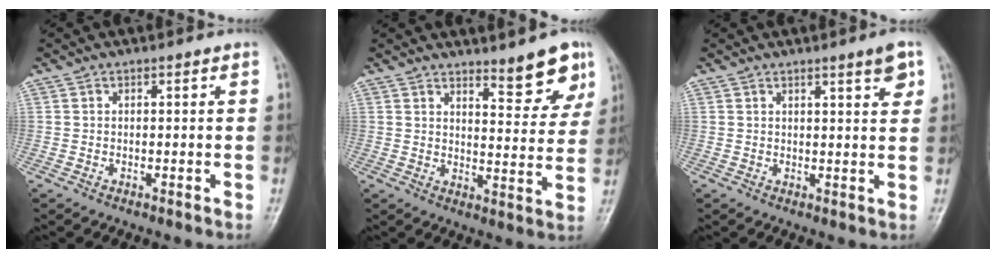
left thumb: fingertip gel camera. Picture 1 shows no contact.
{"total": 8.0, "force": [6.1, 2.2, 4.7], "torque": [-0.034, -0.047, 0.086]}
{"total": 3.9, "force": [2.3, 0.6, 3.1], "torque": [-0.038, -0.014, 0.032]}